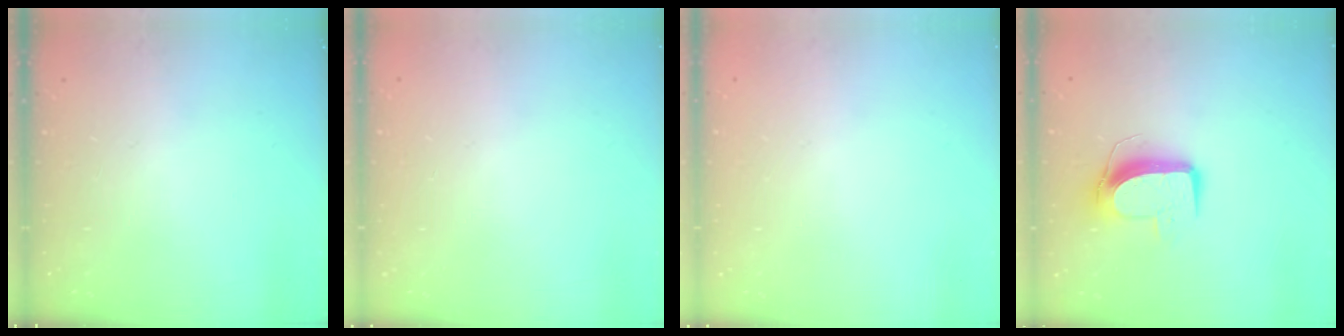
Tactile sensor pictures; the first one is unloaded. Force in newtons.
{"total": 0.0}
{"total": 0.0}
{"total": 9.8, "press": 9.8, "slide": 0.4}